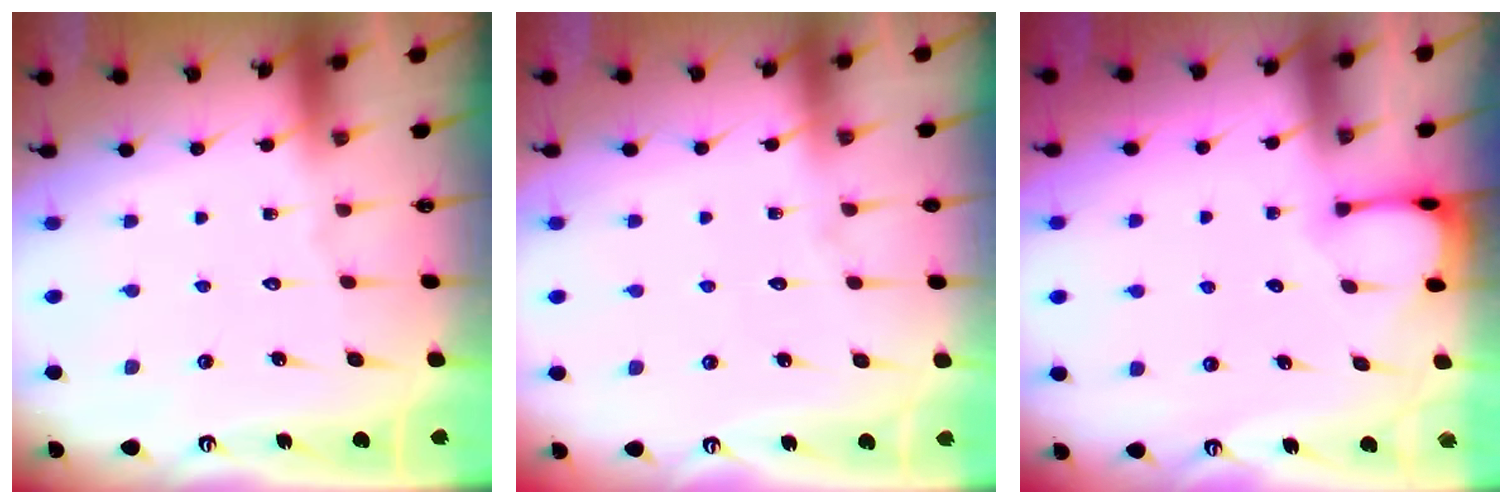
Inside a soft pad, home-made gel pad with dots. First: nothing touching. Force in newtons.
{"total": 3.1, "press": 3.1, "slide": 0.3}
{"total": 2.3, "press": 2.3, "slide": 0.4}